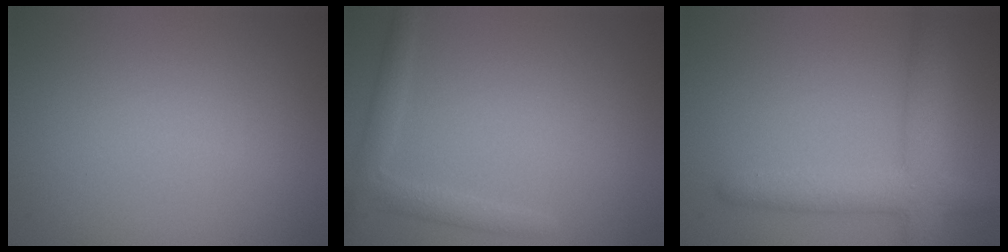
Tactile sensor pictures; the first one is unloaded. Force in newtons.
{"total": 2.0, "press": 2.0, "slide": 0.1}
{"total": 4.9, "press": 4.9, "slide": 0.3}